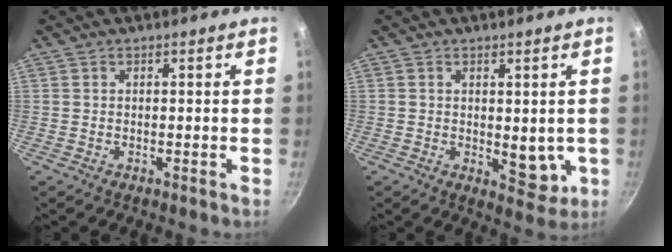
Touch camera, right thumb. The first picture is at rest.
{"total": 6.2, "force": [-0.1, 3.6, 5.0], "torque": [-0.061, -0.016, 0.004]}